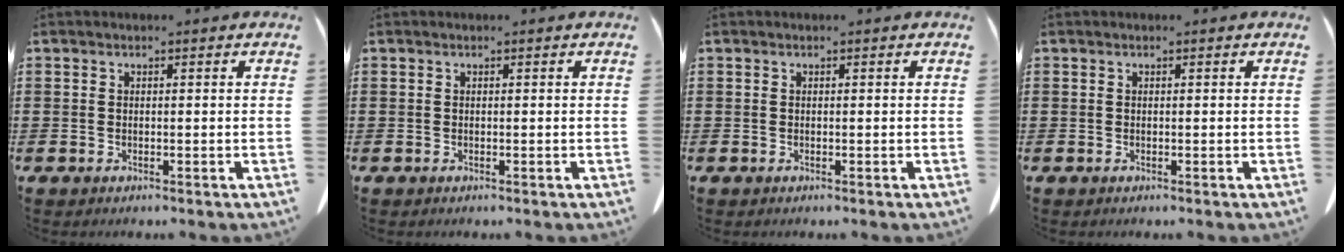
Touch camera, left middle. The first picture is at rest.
{"total": 0.0}
{"total": 0.0}
{"total": 0.0}